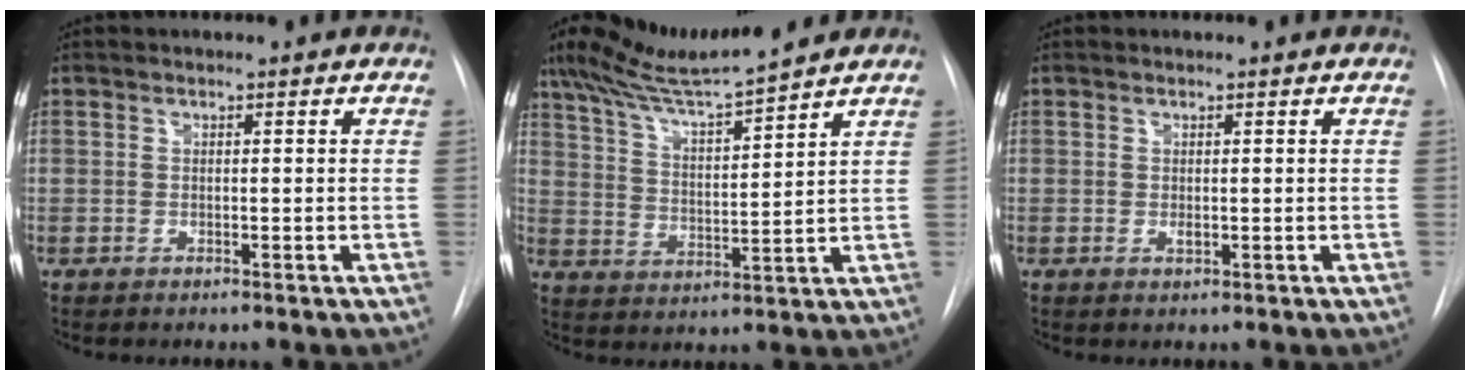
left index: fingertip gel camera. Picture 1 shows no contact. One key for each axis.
{"total": 11.9, "fx": 10.6, "fy": -0.2, "fz": 5.4, "tx": -0.101, "ty": 0.012, "tz": 0.192}
{"total": 0.7, "fx": 0.1, "fy": 0.3, "fz": 0.6, "tx": -0.010, "ty": -0.002, "tz": 0.004}